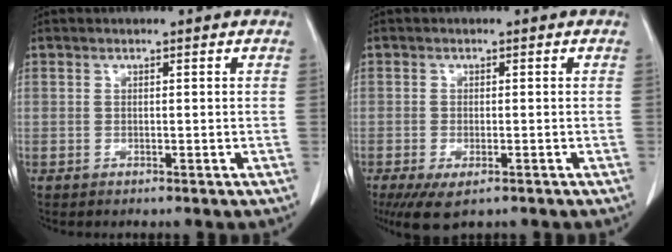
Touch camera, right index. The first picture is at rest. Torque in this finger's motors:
{"motor_torque": [0.71, -0.60, 0.15, 0.08]}